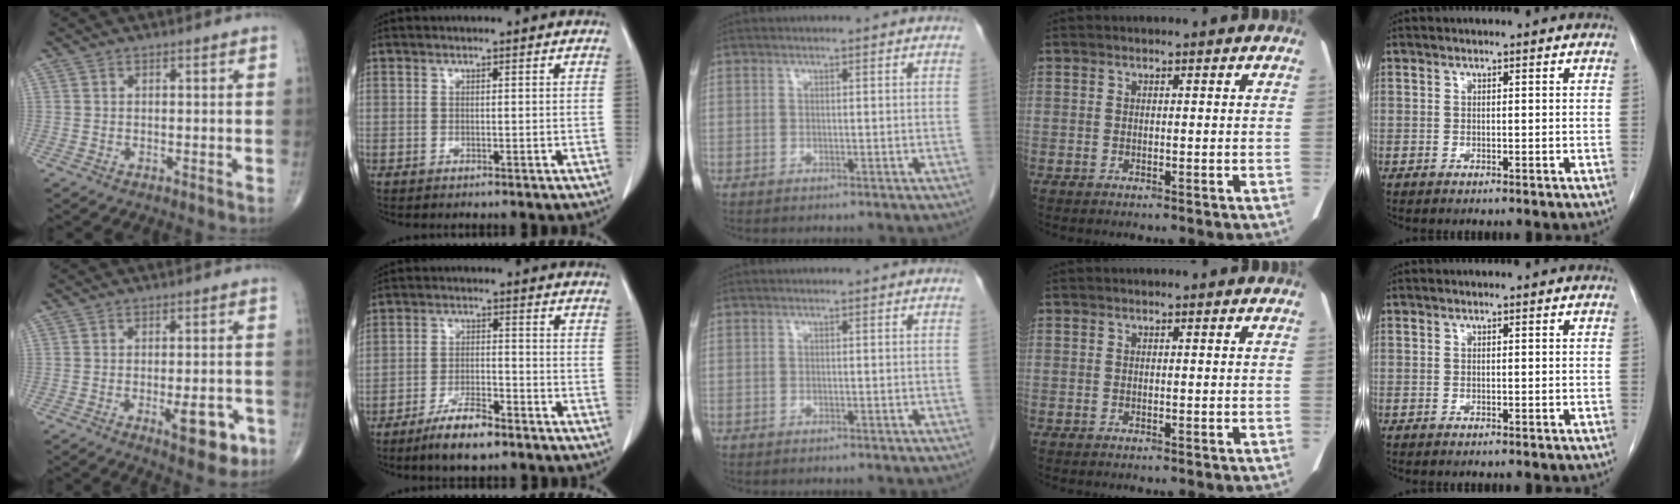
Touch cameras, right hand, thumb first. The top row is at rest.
{"thumb": {"total": 8.6, "force": [-3.5, 3.2, 7.2], "torque": [-0.082, 0.008, -0.041]}, "index": {"total": 6.7, "force": [-4.9, 1.6, 4.2], "torque": [-0.082, -0.006, -0.085]}}